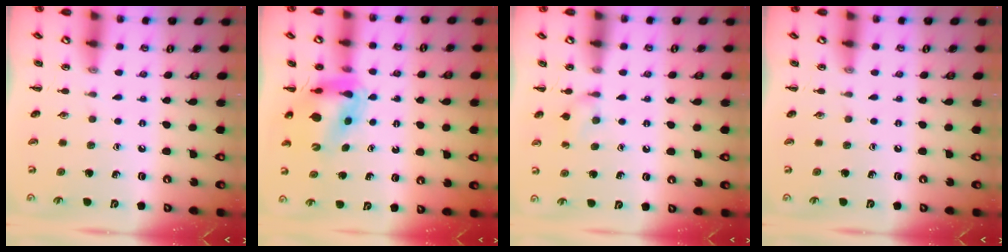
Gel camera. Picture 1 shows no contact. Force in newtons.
{"total": 10.5, "press": 9.9, "slide": 3.4}
{"total": 7.1, "press": 6.9, "slide": 2.0}
{"total": 0.0}